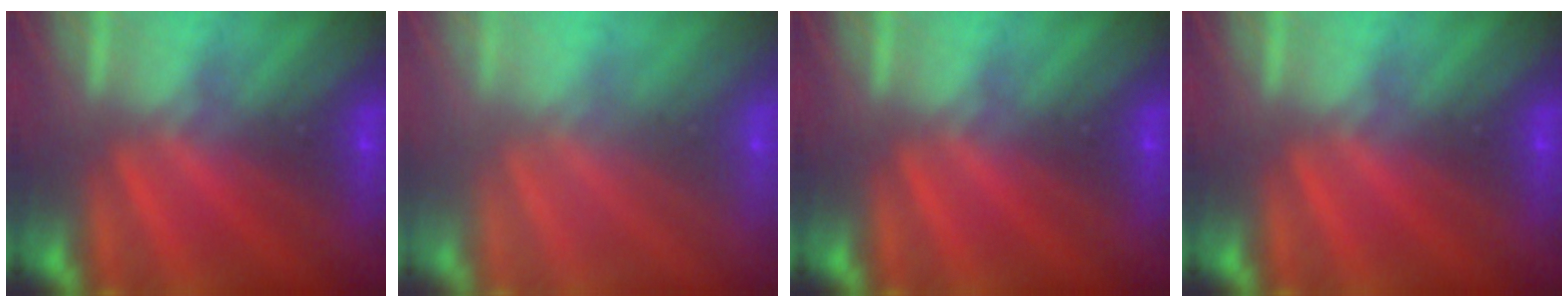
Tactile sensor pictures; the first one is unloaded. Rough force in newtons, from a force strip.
{"total": 8.6}
{"total": 0.0}
{"total": 0.0}